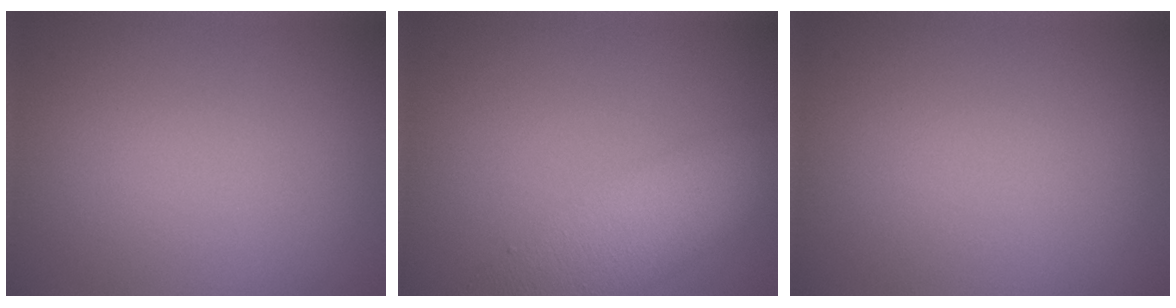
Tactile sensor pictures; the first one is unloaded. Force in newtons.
{"total": 7.4, "press": 7.4, "slide": 0.3}
{"total": 0.0}